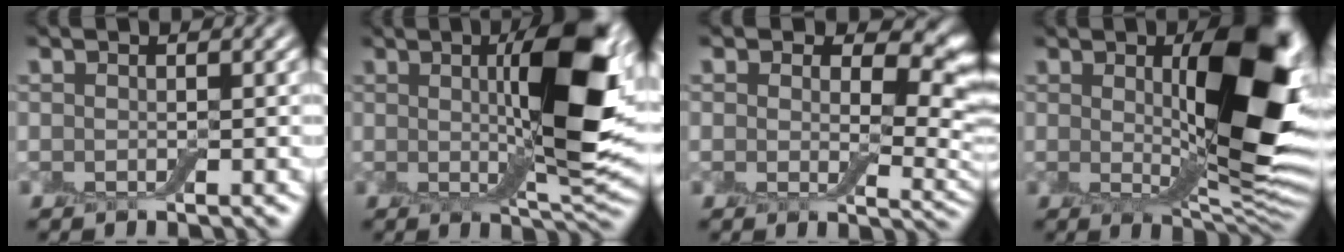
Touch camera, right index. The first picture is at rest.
{"total": 9.9, "force": [2.2, 2.4, 9.3], "torque": [-0.136, 0.001, 0.039]}
{"total": 7.3, "force": [2.3, 4.6, 5.2], "torque": [-0.067, -0.011, 0.040]}
{"total": 10.2, "force": [1.7, 3.8, 9.4], "torque": [-0.134, -0.006, 0.040]}